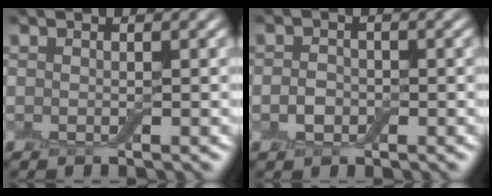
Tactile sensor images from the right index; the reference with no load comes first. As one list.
[{"total": 1.5, "force": [-0.5, 1.2, 0.8], "torque": [-0.017, 0.001, -0.014]}]